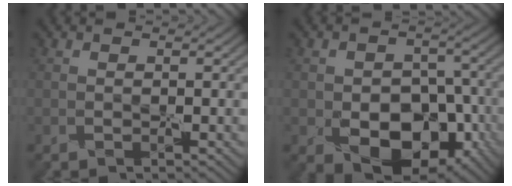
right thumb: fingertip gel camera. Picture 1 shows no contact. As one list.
[{"total": 9.4, "force": [-3.9, 6.3, 5.8], "torque": [-0.082, -0.017, -0.056]}]